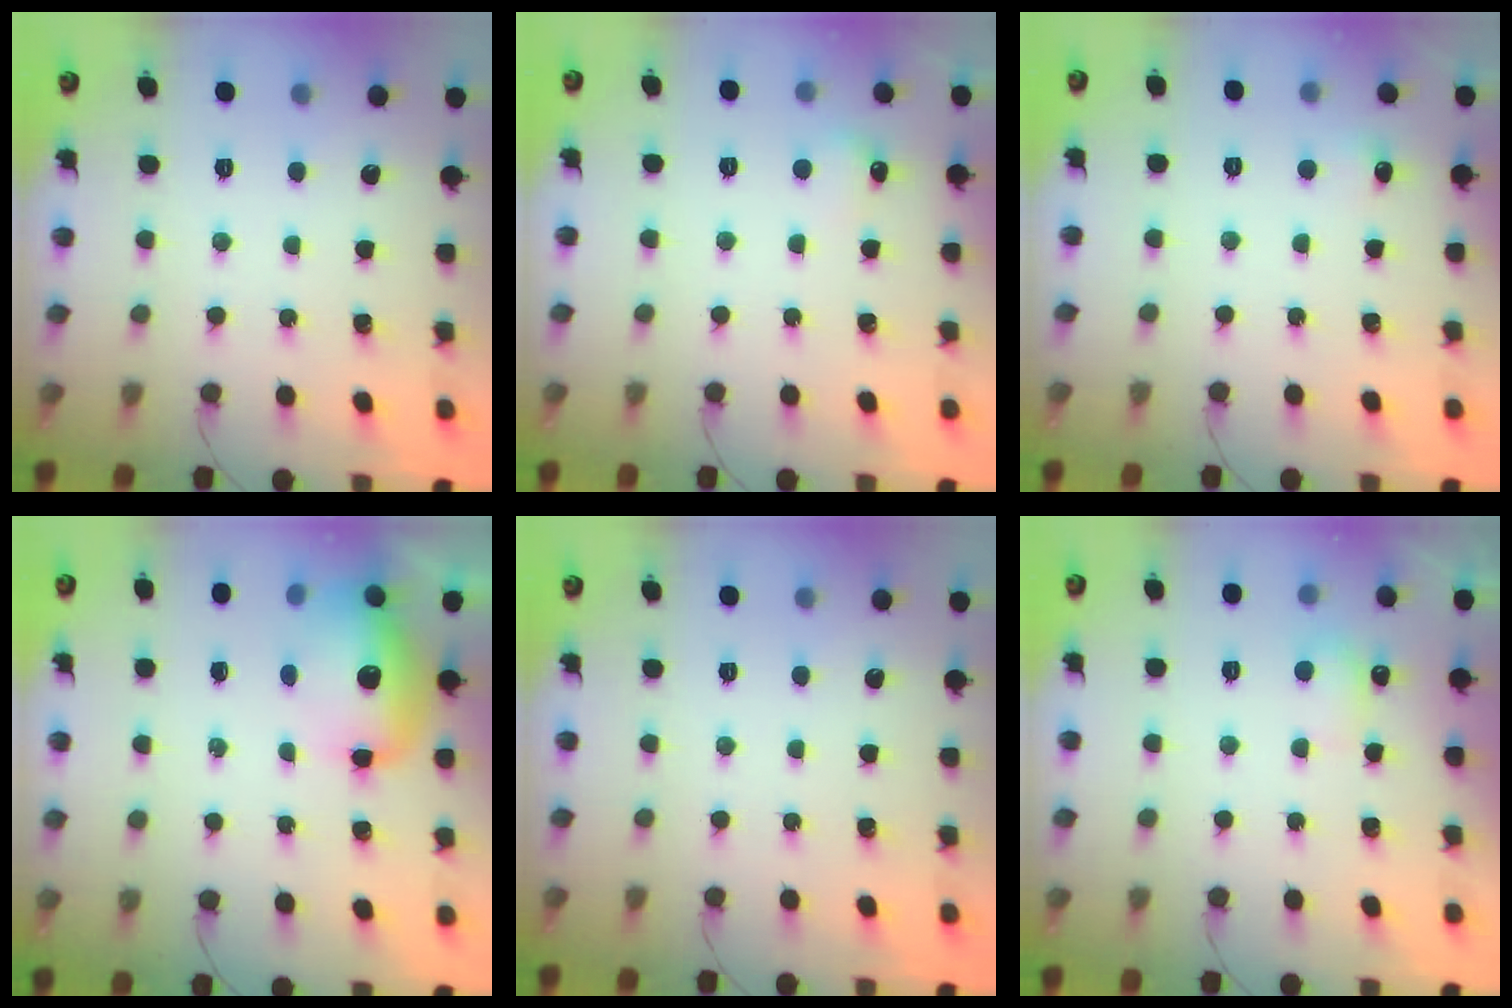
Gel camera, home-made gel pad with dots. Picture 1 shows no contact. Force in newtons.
{"total": 4.2, "press": 4.1, "slide": 1.0}
{"total": 3.7, "press": 3.5, "slide": 1.0}
{"total": 12.6, "press": 12.3, "slide": 2.5}
{"total": 0.0}
{"total": 3.9, "press": 3.8, "slide": 0.8}